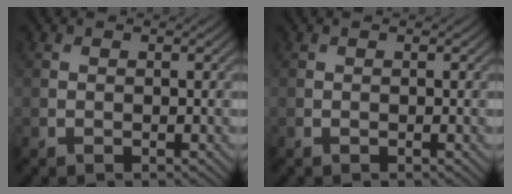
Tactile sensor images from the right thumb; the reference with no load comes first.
{"total": 0.0}